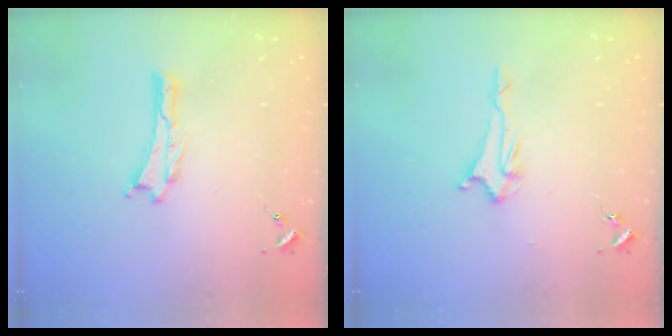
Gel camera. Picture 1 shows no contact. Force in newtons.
{"total": 2.1, "press": 2.0, "slide": 0.4}